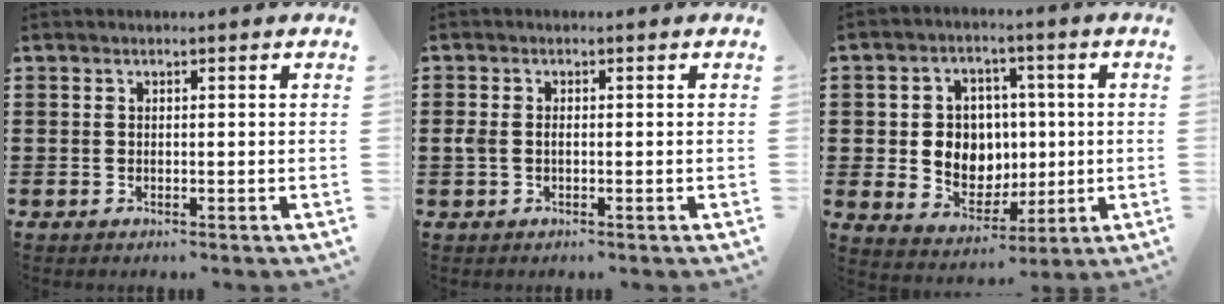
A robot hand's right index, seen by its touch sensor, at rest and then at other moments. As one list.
[{"total": 1.4, "force": [-0.2, 0.8, 1.1], "torque": [-0.031, -0.001, -0.007]}, {"total": 7.1, "force": [0.6, 6.5, 2.8], "torque": [-0.065, 0.013, 0.012]}]